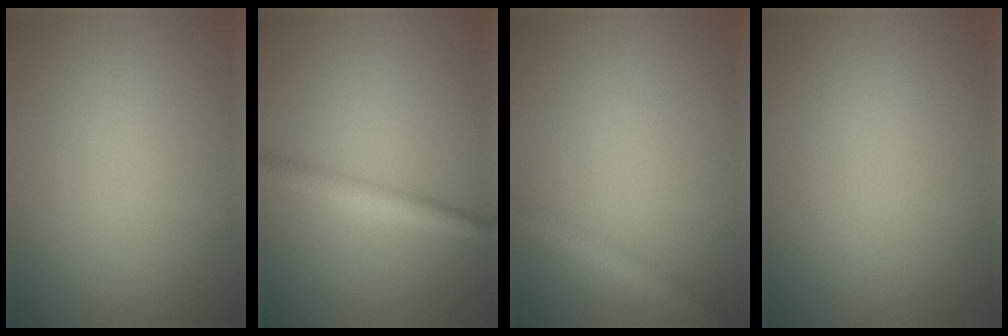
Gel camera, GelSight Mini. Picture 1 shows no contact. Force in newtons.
{"total": 2.6, "press": 2.6, "slide": 0.1}
{"total": 2.8, "press": 2.8, "slide": 0.1}
{"total": 0.0}